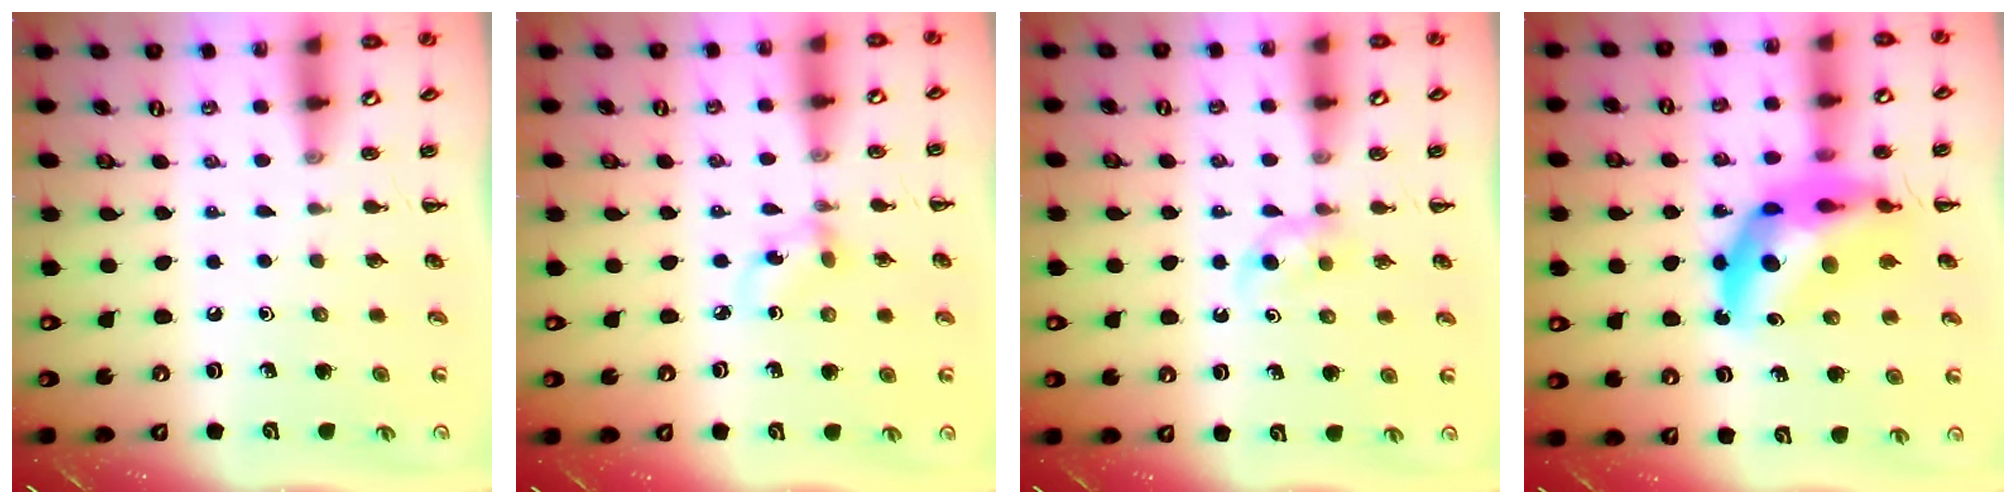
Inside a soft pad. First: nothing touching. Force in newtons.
{"total": 2.9, "press": 2.9, "slide": 0.7}
{"total": 3.5, "press": 3.2, "slide": 1.5}
{"total": 16.2, "press": 15.6, "slide": 4.4}